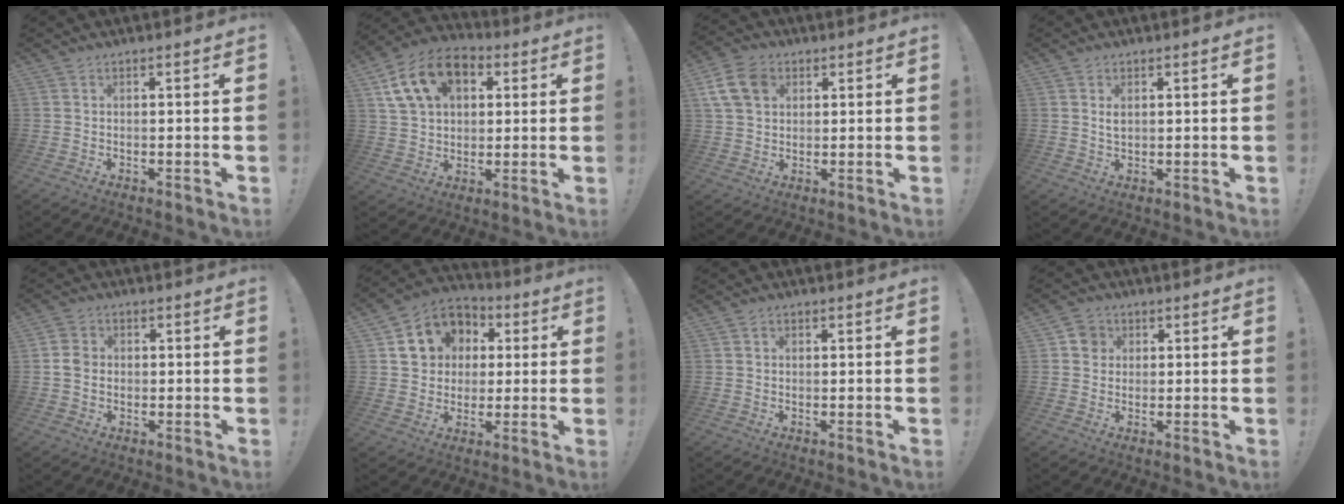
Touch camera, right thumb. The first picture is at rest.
{"total": 16.6, "force": [6.6, 11.6, 9.8], "torque": [-0.153, -0.014, 0.127]}
{"total": 10.8, "force": [4.2, 8.0, 6.0], "torque": [-0.116, -0.007, 0.085]}
{"total": 2.0, "force": [0.7, 1.2, 1.4], "torque": [-0.017, -0.003, 0.010]}
{"total": 4.8, "force": [-0.1, 4.2, 2.4], "torque": [-0.042, 0.006, -0.002]}
{"total": 12.7, "force": [3.5, 11.3, 4.7], "torque": [-0.066, -0.005, 0.079]}
{"total": 0.8, "force": [0.1, 0.8, 0.3], "torque": [-0.006, 0.004, 0.002]}
{"total": 4.6, "force": [1.1, 4.2, 1.5], "torque": [-0.016, 0.007, 0.020]}